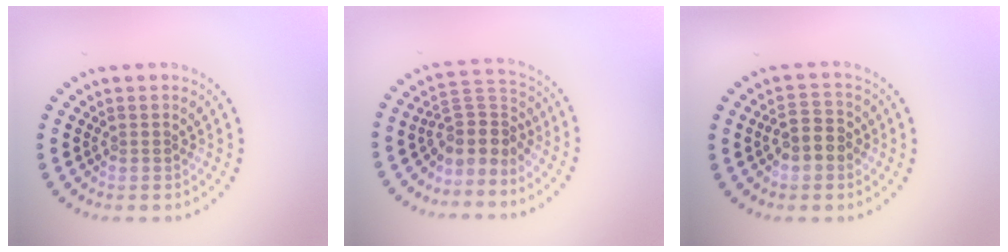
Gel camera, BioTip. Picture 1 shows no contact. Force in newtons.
{"total": 3.4, "press": 2.5, "slide": 2.2}
{"total": 3.0, "press": 2.9, "slide": 0.7}